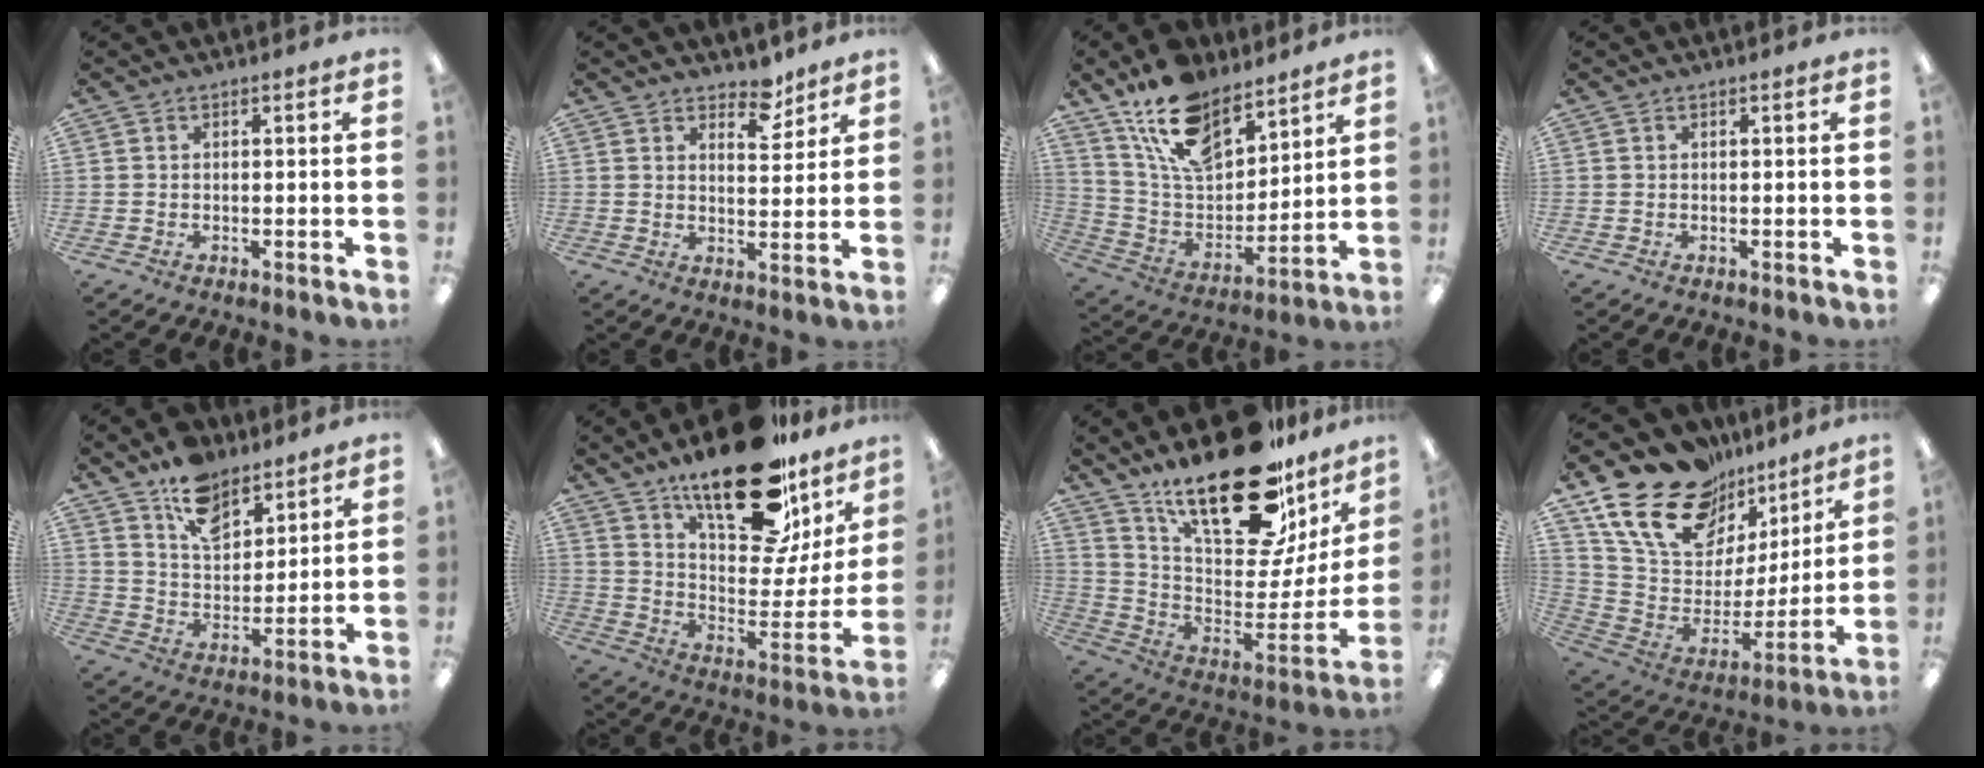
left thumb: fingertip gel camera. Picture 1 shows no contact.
{"total": 6.5, "force": [5.4, 2.9, 2.2], "torque": [-0.019, -0.036, 0.094]}
{"total": 16.9, "force": [12.5, 8.1, 7.9], "torque": [-0.156, -0.065, 0.232]}
{"total": 0.0}
{"total": 11.6, "force": [8.5, 6.3, 4.7], "torque": [-0.073, -0.048, 0.156]}
{"total": 26.8, "force": [18.6, 11.0, 15.9], "torque": [-0.219, -0.122, 0.311]}
{"total": 29.2, "force": [20.4, 11.3, 17.6], "torque": [-0.255, -0.134, 0.351]}
{"total": 20.6, "force": [14.8, 11.4, 8.8], "torque": [-0.164, -0.102, 0.273]}